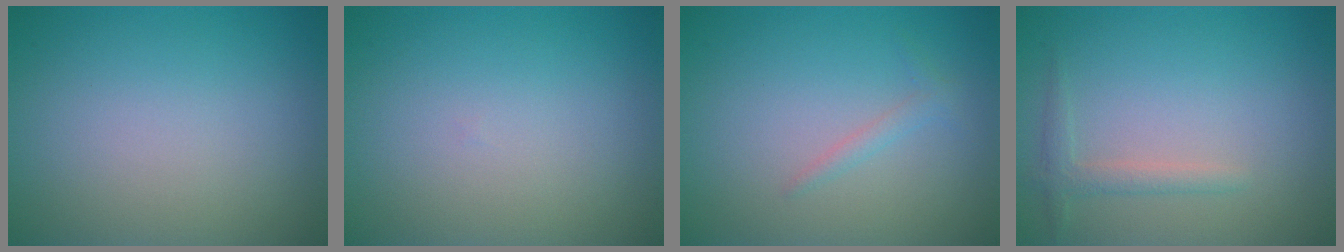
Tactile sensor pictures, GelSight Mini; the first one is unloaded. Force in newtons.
{"total": 0.0}
{"total": 1.0, "press": 1.0, "slide": 0.1}
{"total": 1.5, "press": 1.5, "slide": 0.1}